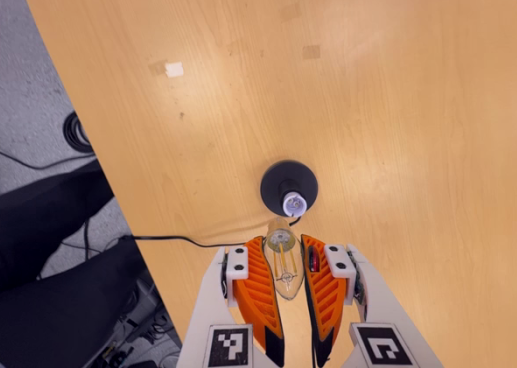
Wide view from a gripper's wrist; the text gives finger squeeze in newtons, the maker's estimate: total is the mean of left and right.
{"total": 20.8, "left": 25.6, "right": 16.0}